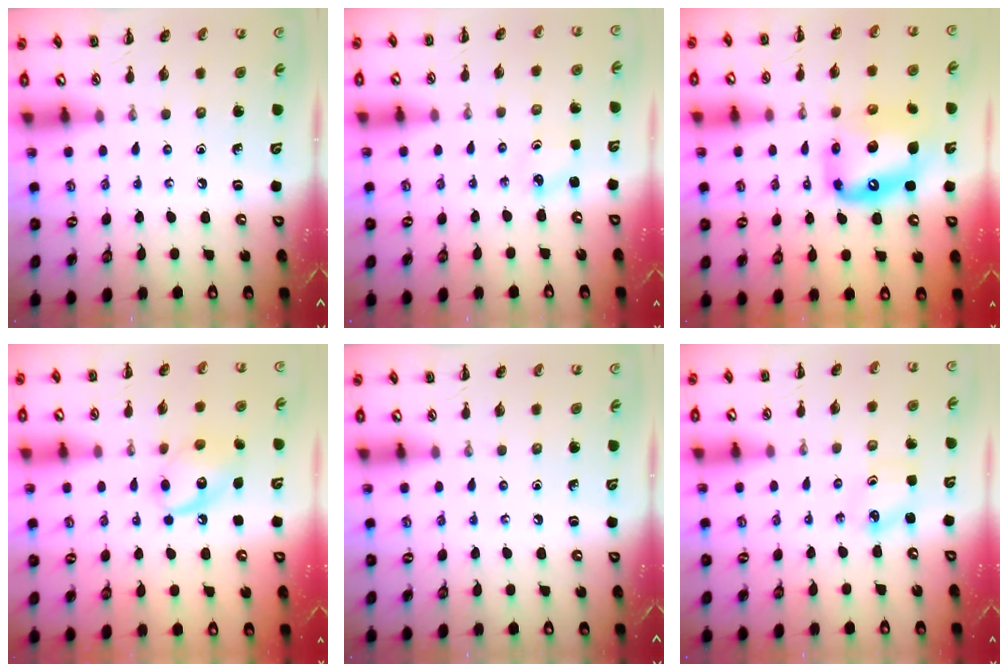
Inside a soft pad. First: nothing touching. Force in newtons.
{"total": 2.5, "press": 2.4, "slide": 0.8}
{"total": 13.5, "press": 13.0, "slide": 3.8}
{"total": 10.7, "press": 10.7, "slide": 0.4}
{"total": 0.0}
{"total": 2.2, "press": 2.2, "slide": 0.3}